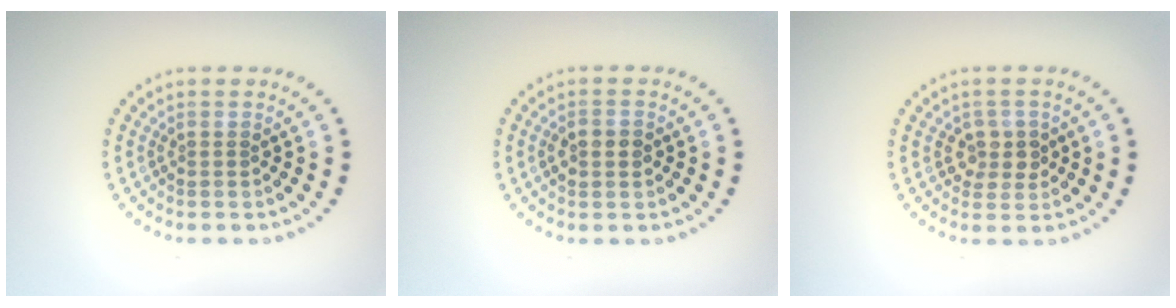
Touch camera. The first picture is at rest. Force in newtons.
{"total": 1.8, "press": 1.8, "slide": 0.1}
{"total": 2.4, "press": 2.2, "slide": 0.8}